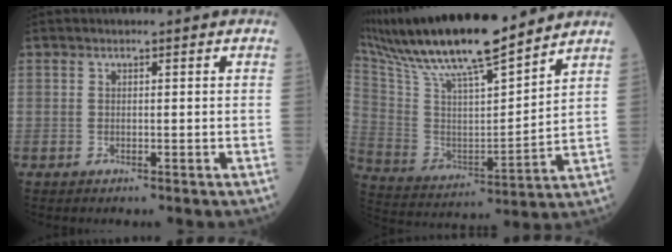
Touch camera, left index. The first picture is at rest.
{"total": 22.0, "force": [18.3, 2.4, 12.0], "torque": [-0.232, 0.014, 0.325]}